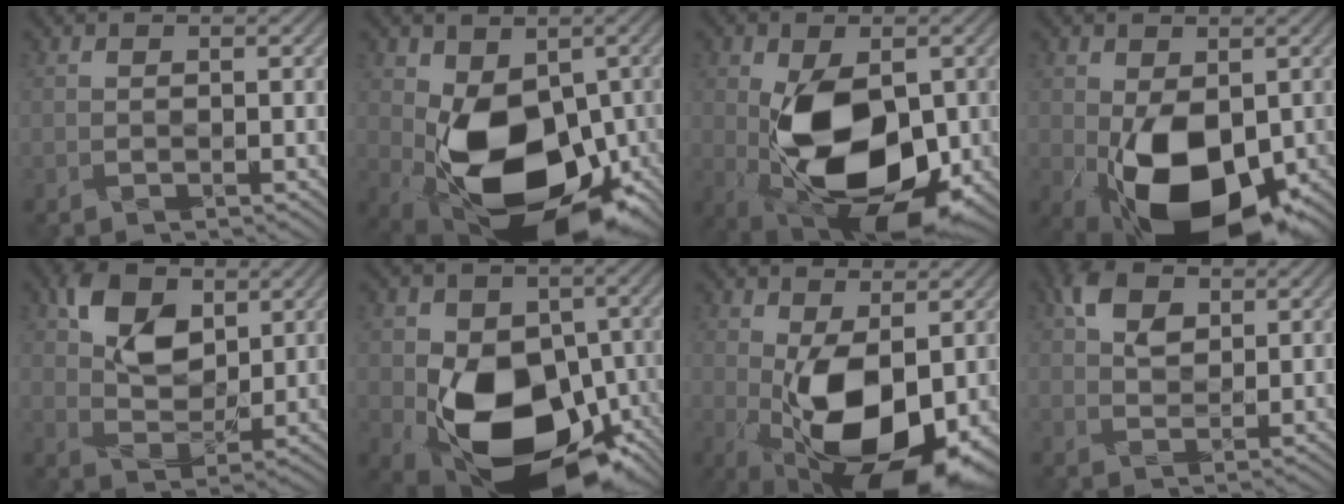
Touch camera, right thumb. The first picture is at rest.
{"total": 13.2, "force": [-2.1, 8.8, 9.7], "torque": [-0.163, -0.030, -0.024]}
{"total": 12.8, "force": [-1.8, 7.6, 10.2], "torque": [-0.176, -0.008, -0.026]}
{"total": 10.1, "force": [-3.1, 5.8, 7.7], "torque": [-0.141, -0.015, -0.045]}
{"total": 6.7, "force": [3.4, 4.4, 3.7], "torque": [-0.071, -0.008, 0.065]}
{"total": 14.8, "force": [-4.5, 10.5, 9.4], "torque": [-0.147, -0.027, -0.069]}
{"total": 13.5, "force": [-2.7, 6.7, 11.4], "torque": [-0.195, -0.007, -0.037]}
{"total": 4.0, "force": [2.1, 2.8, 2.0], "torque": [-0.040, -0.001, 0.036]}